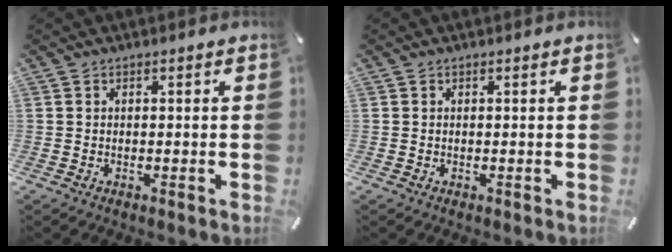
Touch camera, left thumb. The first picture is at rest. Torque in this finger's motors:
{"motor_torque": [-0.29, -0.19, -0.10, 0.14, 0.00]}